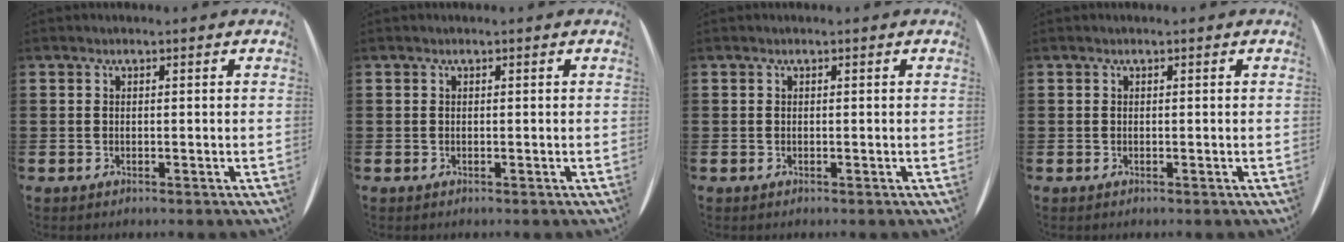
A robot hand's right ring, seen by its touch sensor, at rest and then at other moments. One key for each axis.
{"total": 0.0}
{"total": 0.0}
{"total": 0.0}